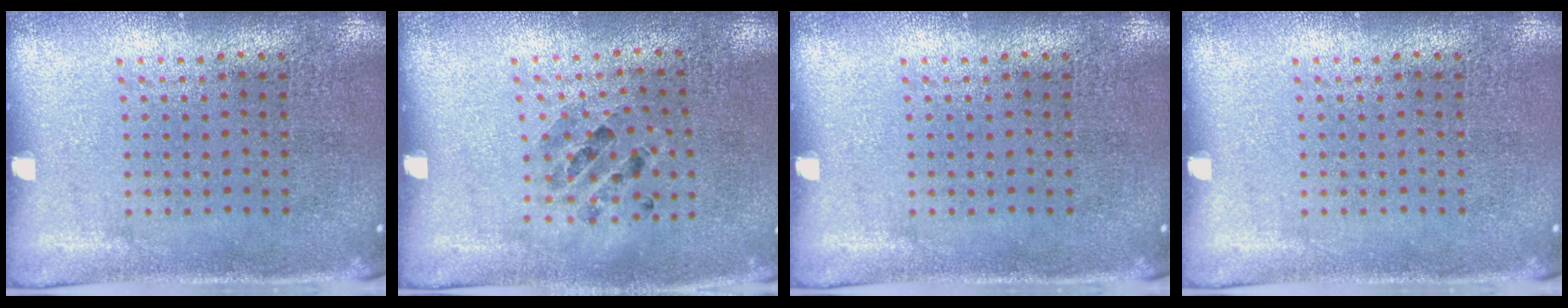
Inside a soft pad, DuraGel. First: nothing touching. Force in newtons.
{"total": 0.8, "press": 0.8, "slide": 0.2}
{"total": 0.0}
{"total": 0.0}